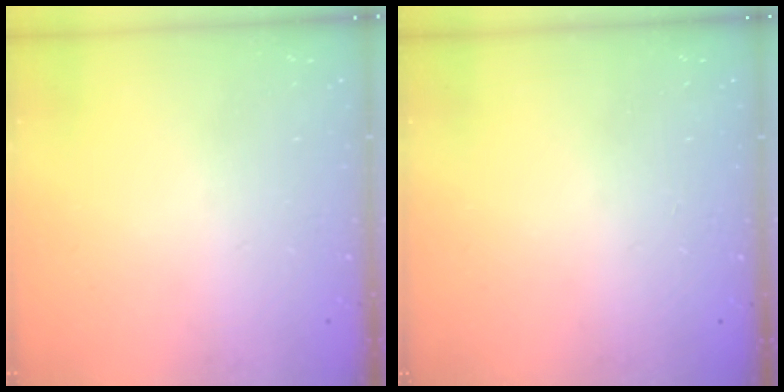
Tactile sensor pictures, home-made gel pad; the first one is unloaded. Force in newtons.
{"total": 0.0}